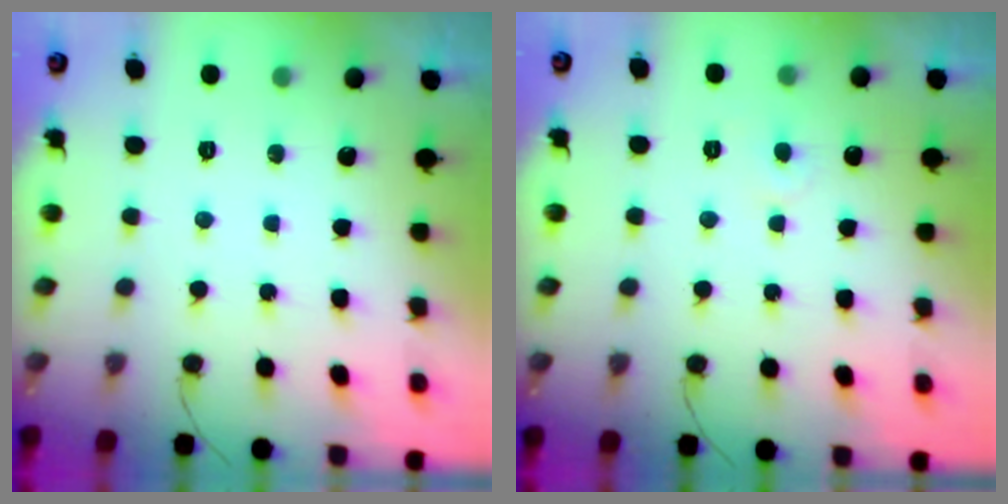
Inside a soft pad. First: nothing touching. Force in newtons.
{"total": 3.2, "press": 3.2, "slide": 0.3}